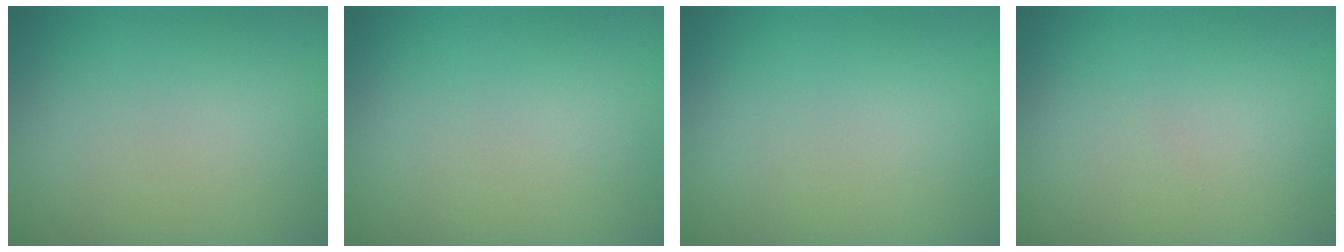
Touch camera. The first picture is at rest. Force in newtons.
{"total": 0.0}
{"total": 0.0}
{"total": 0.0}